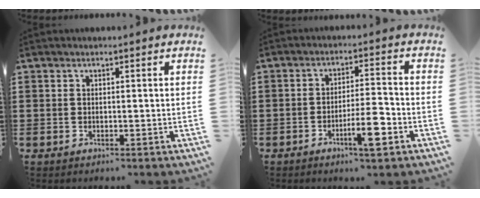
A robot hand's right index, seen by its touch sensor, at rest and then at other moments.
{"total": 7.0, "force": [-3.3, 1.3, 6.1], "torque": [-0.108, 0.000, -0.058]}